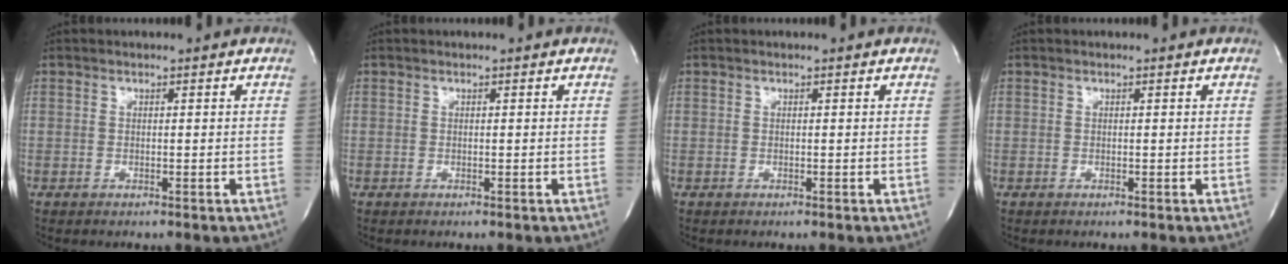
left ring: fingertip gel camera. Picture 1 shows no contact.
{"total": 0.0}
{"total": 0.0}
{"total": 0.0}